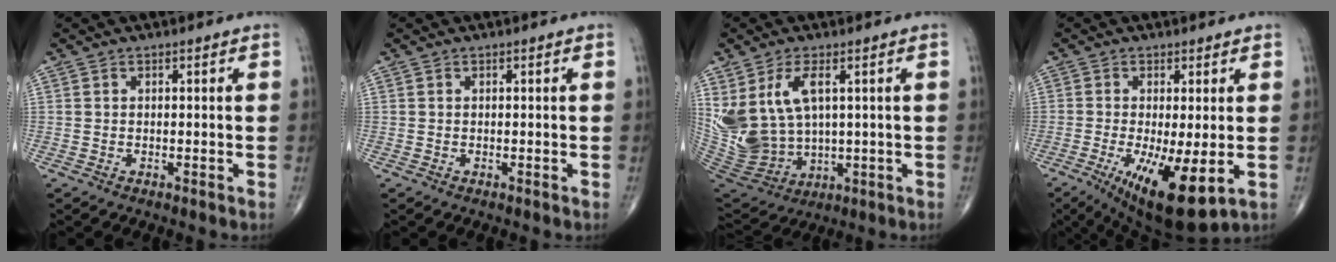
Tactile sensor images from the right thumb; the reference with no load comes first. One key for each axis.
{"total": 0.0}
{"total": 14.2, "fx": 4.0, "fy": 8.4, "fz": 10.8, "tx": -0.215, "ty": -0.022, "tz": 0.101}
{"total": 12.3, "fx": -3.4, "fy": 3.5, "fz": 11.3, "tx": -0.195, "ty": -0.027, "tz": -0.043}